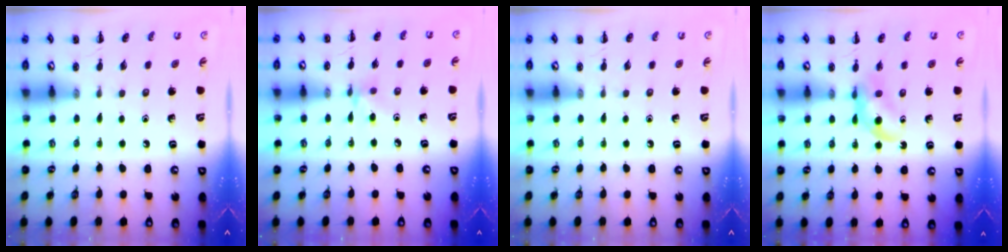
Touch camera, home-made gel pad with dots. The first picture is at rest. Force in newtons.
{"total": 4.7, "press": 4.4, "slide": 1.7}
{"total": 0.0}
{"total": 4.4, "press": 4.1, "slide": 1.6}